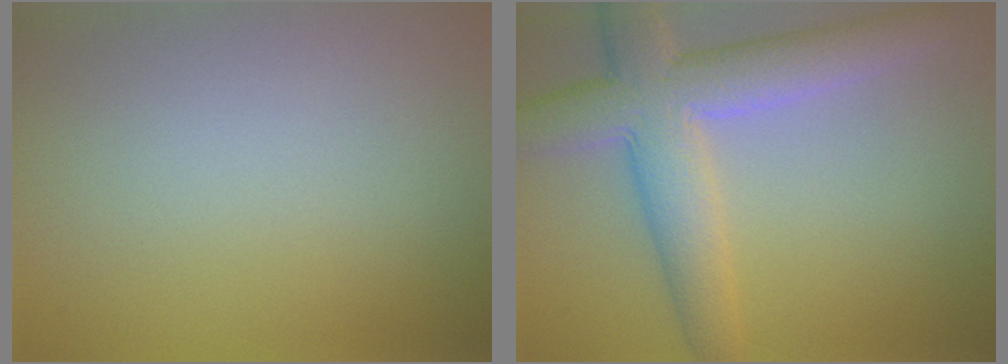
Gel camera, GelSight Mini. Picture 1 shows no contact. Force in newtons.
{"total": 7.4, "press": 7.4, "slide": 0.3}